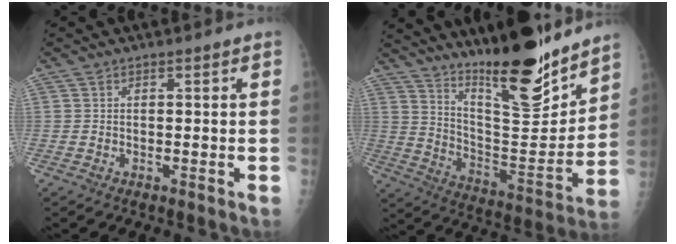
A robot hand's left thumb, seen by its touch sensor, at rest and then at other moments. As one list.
[{"total": 21.1, "force": [16.5, 5.0, 12.3], "torque": [-0.152, -0.119, 0.273]}]